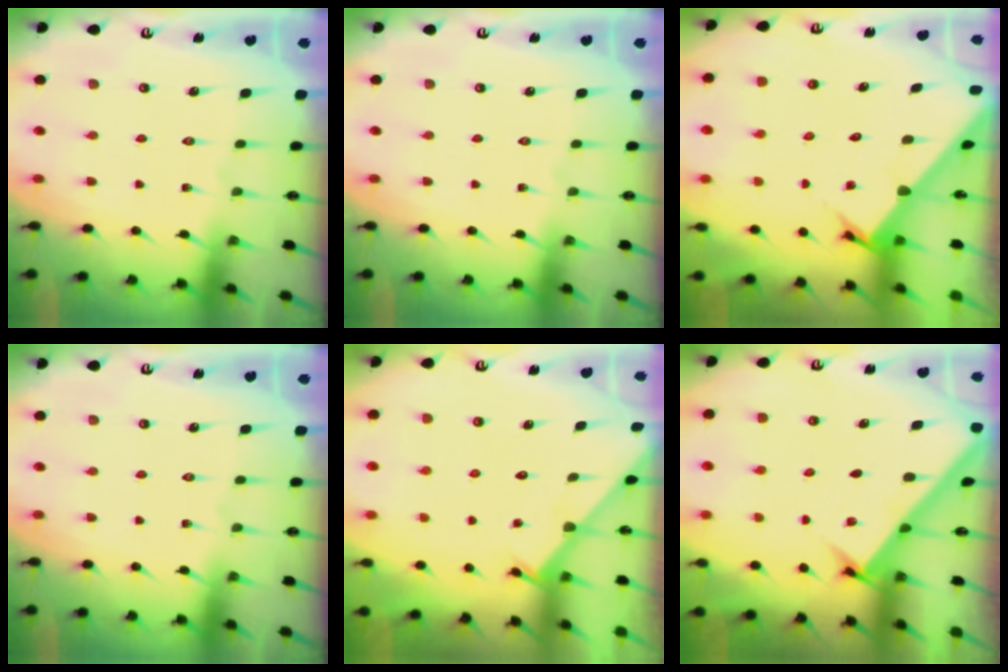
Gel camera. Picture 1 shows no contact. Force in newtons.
{"total": 0.0}
{"total": 2.7, "press": 2.7, "slide": 0.2}
{"total": 0.0}
{"total": 1.1, "press": 1.1, "slide": 0.1}
{"total": 2.7, "press": 2.7, "slide": 0.3}